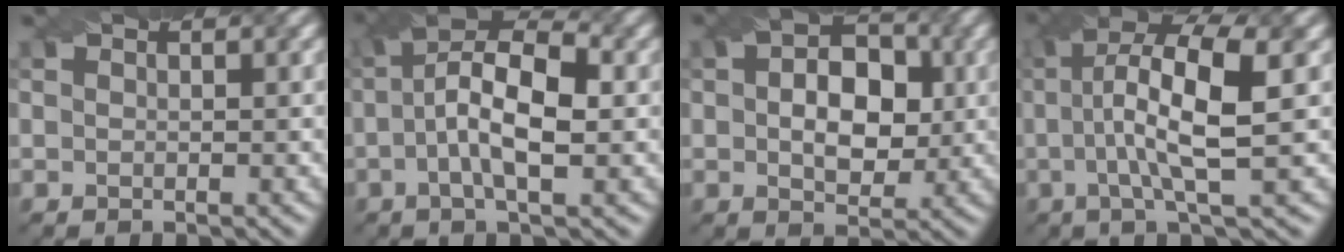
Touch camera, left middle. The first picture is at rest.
{"total": 6.9, "force": [-0.8, 2.7, 6.3], "torque": [-0.107, 0.020, -0.007]}
{"total": 5.5, "force": [-0.2, 3.9, 3.9], "torque": [-0.050, 0.006, 0.006]}
{"total": 7.3, "force": [0.3, 1.8, 7.1], "torque": [-0.116, 0.020, 0.020]}